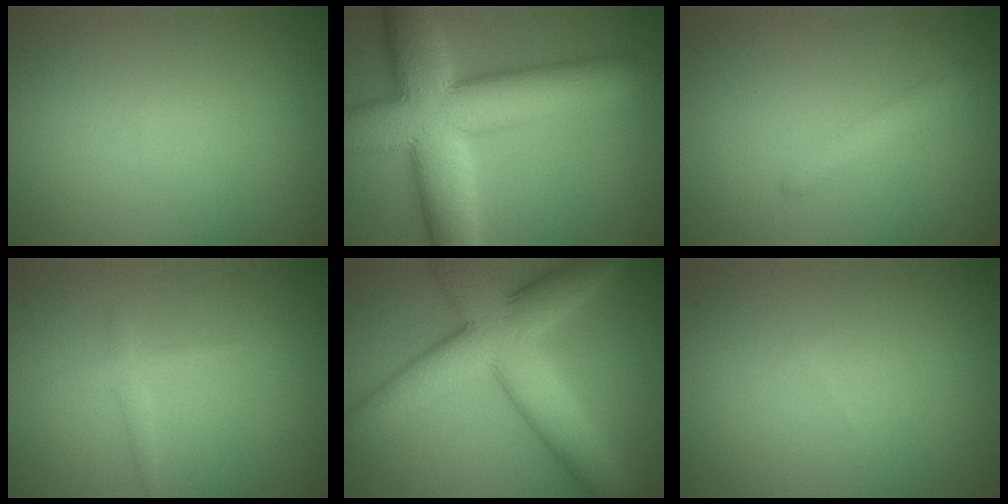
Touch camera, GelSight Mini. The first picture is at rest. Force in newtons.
{"total": 13.0, "press": 12.9, "slide": 0.6}
{"total": 1.5, "press": 1.5, "slide": 0.1}
{"total": 1.2, "press": 1.2, "slide": 0.1}
{"total": 9.4, "press": 9.4, "slide": 0.1}
{"total": 0.0}